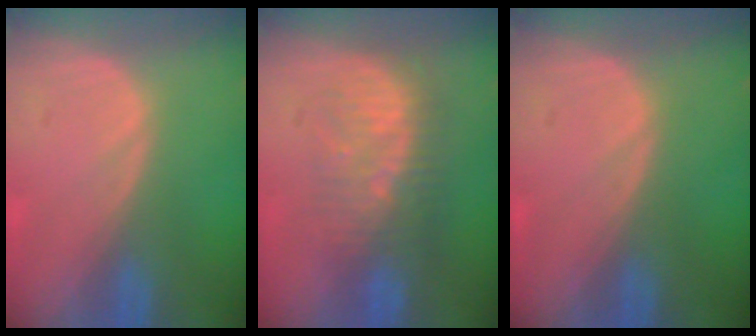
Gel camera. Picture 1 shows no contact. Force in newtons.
{"total": 7.9, "press": 7.4, "slide": 2.6}
{"total": 0.0}